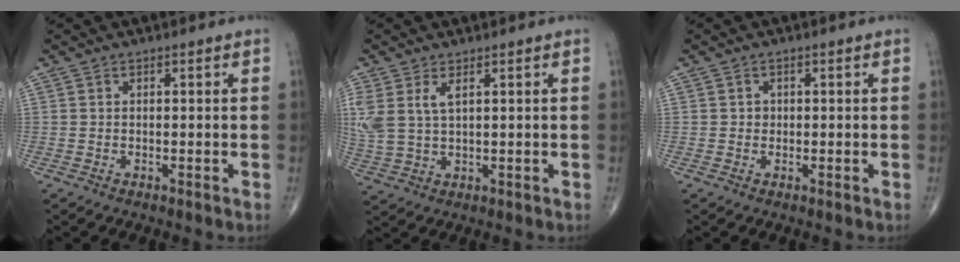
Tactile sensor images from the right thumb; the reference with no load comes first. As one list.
[{"total": 7.0, "force": [2.6, 3.4, 5.5], "torque": [-0.140, 0.000, 0.062]}, {"total": 0.9, "force": [0.0, 0.9, 0.2], "torque": [0.002, 0.002, 0.000]}]